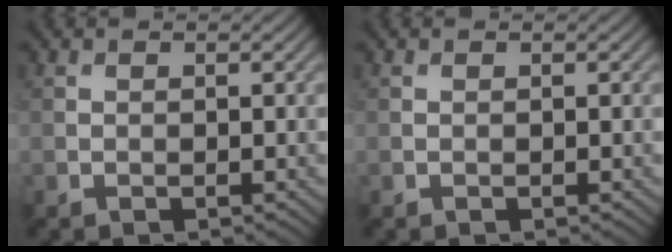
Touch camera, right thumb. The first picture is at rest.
{"total": 0.0}